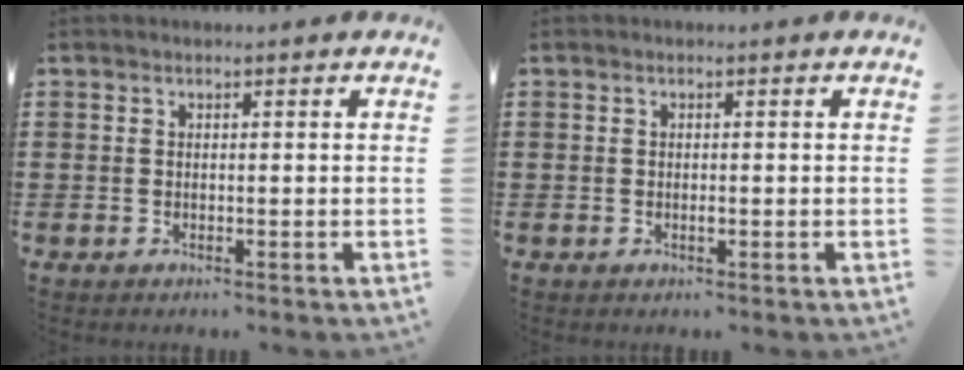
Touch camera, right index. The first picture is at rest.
{"total": 0.8, "force": [-0.2, 0.2, 0.8], "torque": [-0.015, -0.004, -0.002]}